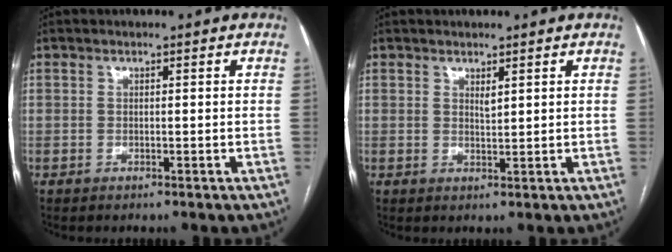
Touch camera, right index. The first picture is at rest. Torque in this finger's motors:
{"motor_torque": [0.23, 0.15, 0.06, 0.01]}